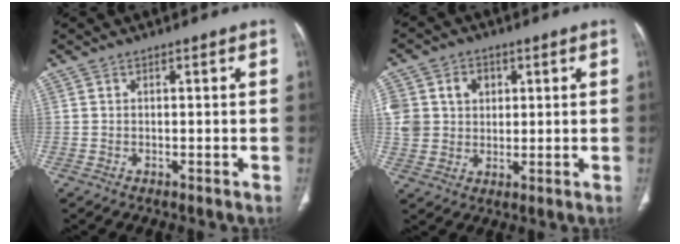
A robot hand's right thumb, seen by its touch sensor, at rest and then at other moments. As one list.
[{"total": 11.5, "force": [2.9, 9.8, 5.4], "torque": [-0.099, 0.005, 0.062]}]